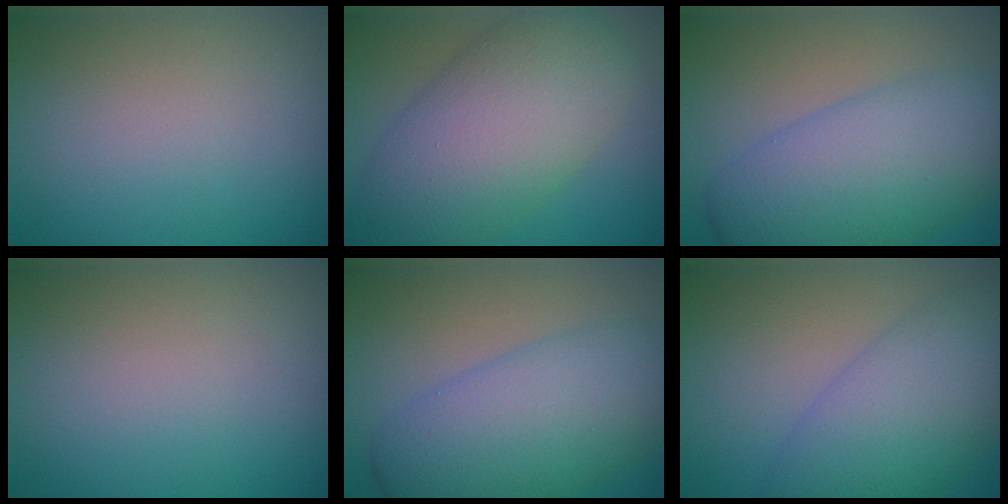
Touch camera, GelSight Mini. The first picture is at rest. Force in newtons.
{"total": 10.9, "press": 10.9, "slide": 0.1}
{"total": 8.2, "press": 8.2, "slide": 0.1}
{"total": 0.0}
{"total": 8.2, "press": 8.2, "slide": 0.1}
{"total": 7.3, "press": 7.3, "slide": 0.1}